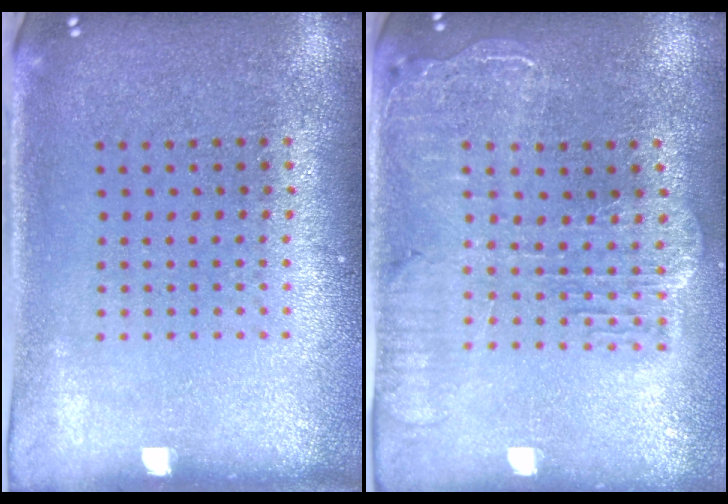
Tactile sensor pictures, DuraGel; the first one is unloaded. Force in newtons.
{"total": 2.2, "press": 2.0, "slide": 1.0}